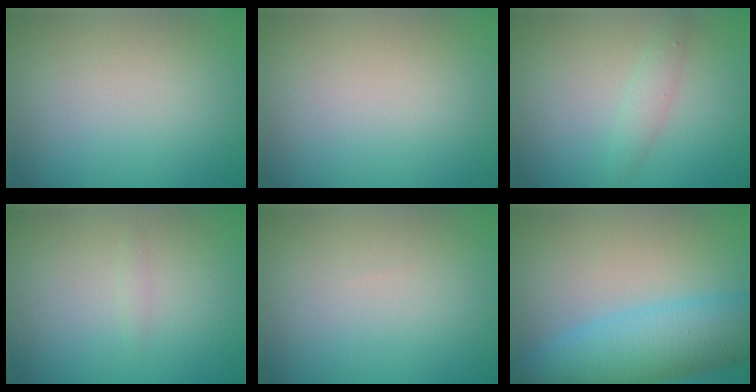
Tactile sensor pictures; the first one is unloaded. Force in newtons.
{"total": 0.0}
{"total": 1.6, "press": 1.6, "slide": 0.1}
{"total": 0.6, "press": 0.6, "slide": 0.0}
{"total": 0.0}
{"total": 7.5, "press": 7.5, "slide": 0.2}